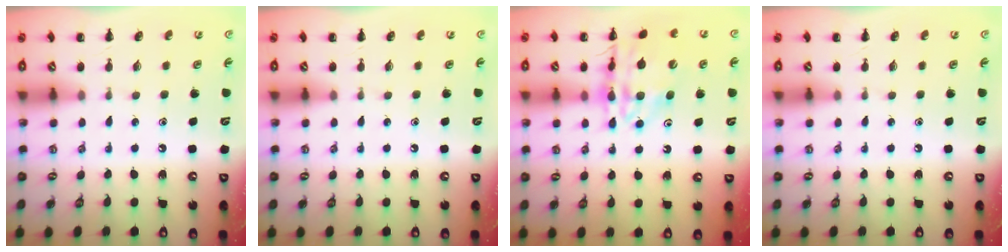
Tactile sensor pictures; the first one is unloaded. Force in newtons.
{"total": 0.0}
{"total": 17.3, "press": 17.1, "slide": 2.6}
{"total": 0.0}